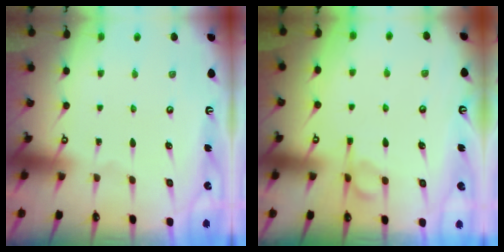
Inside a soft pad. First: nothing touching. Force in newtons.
{"total": 6.1, "press": 6.1, "slide": 0.5}